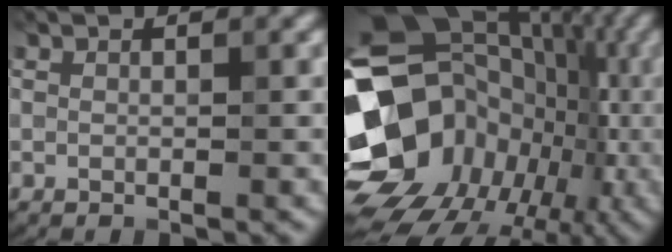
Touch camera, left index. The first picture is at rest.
{"total": 19.8, "force": [-4.5, 16.7, 9.7], "torque": [-0.181, -0.002, -0.079]}